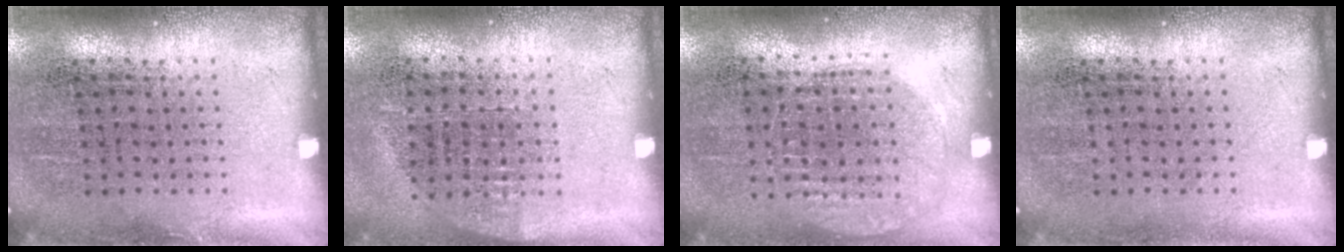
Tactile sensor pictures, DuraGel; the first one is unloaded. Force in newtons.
{"total": 0.6, "press": 0.6, "slide": 0.3}
{"total": 1.0, "press": 0.9, "slide": 0.3}
{"total": 0.0}